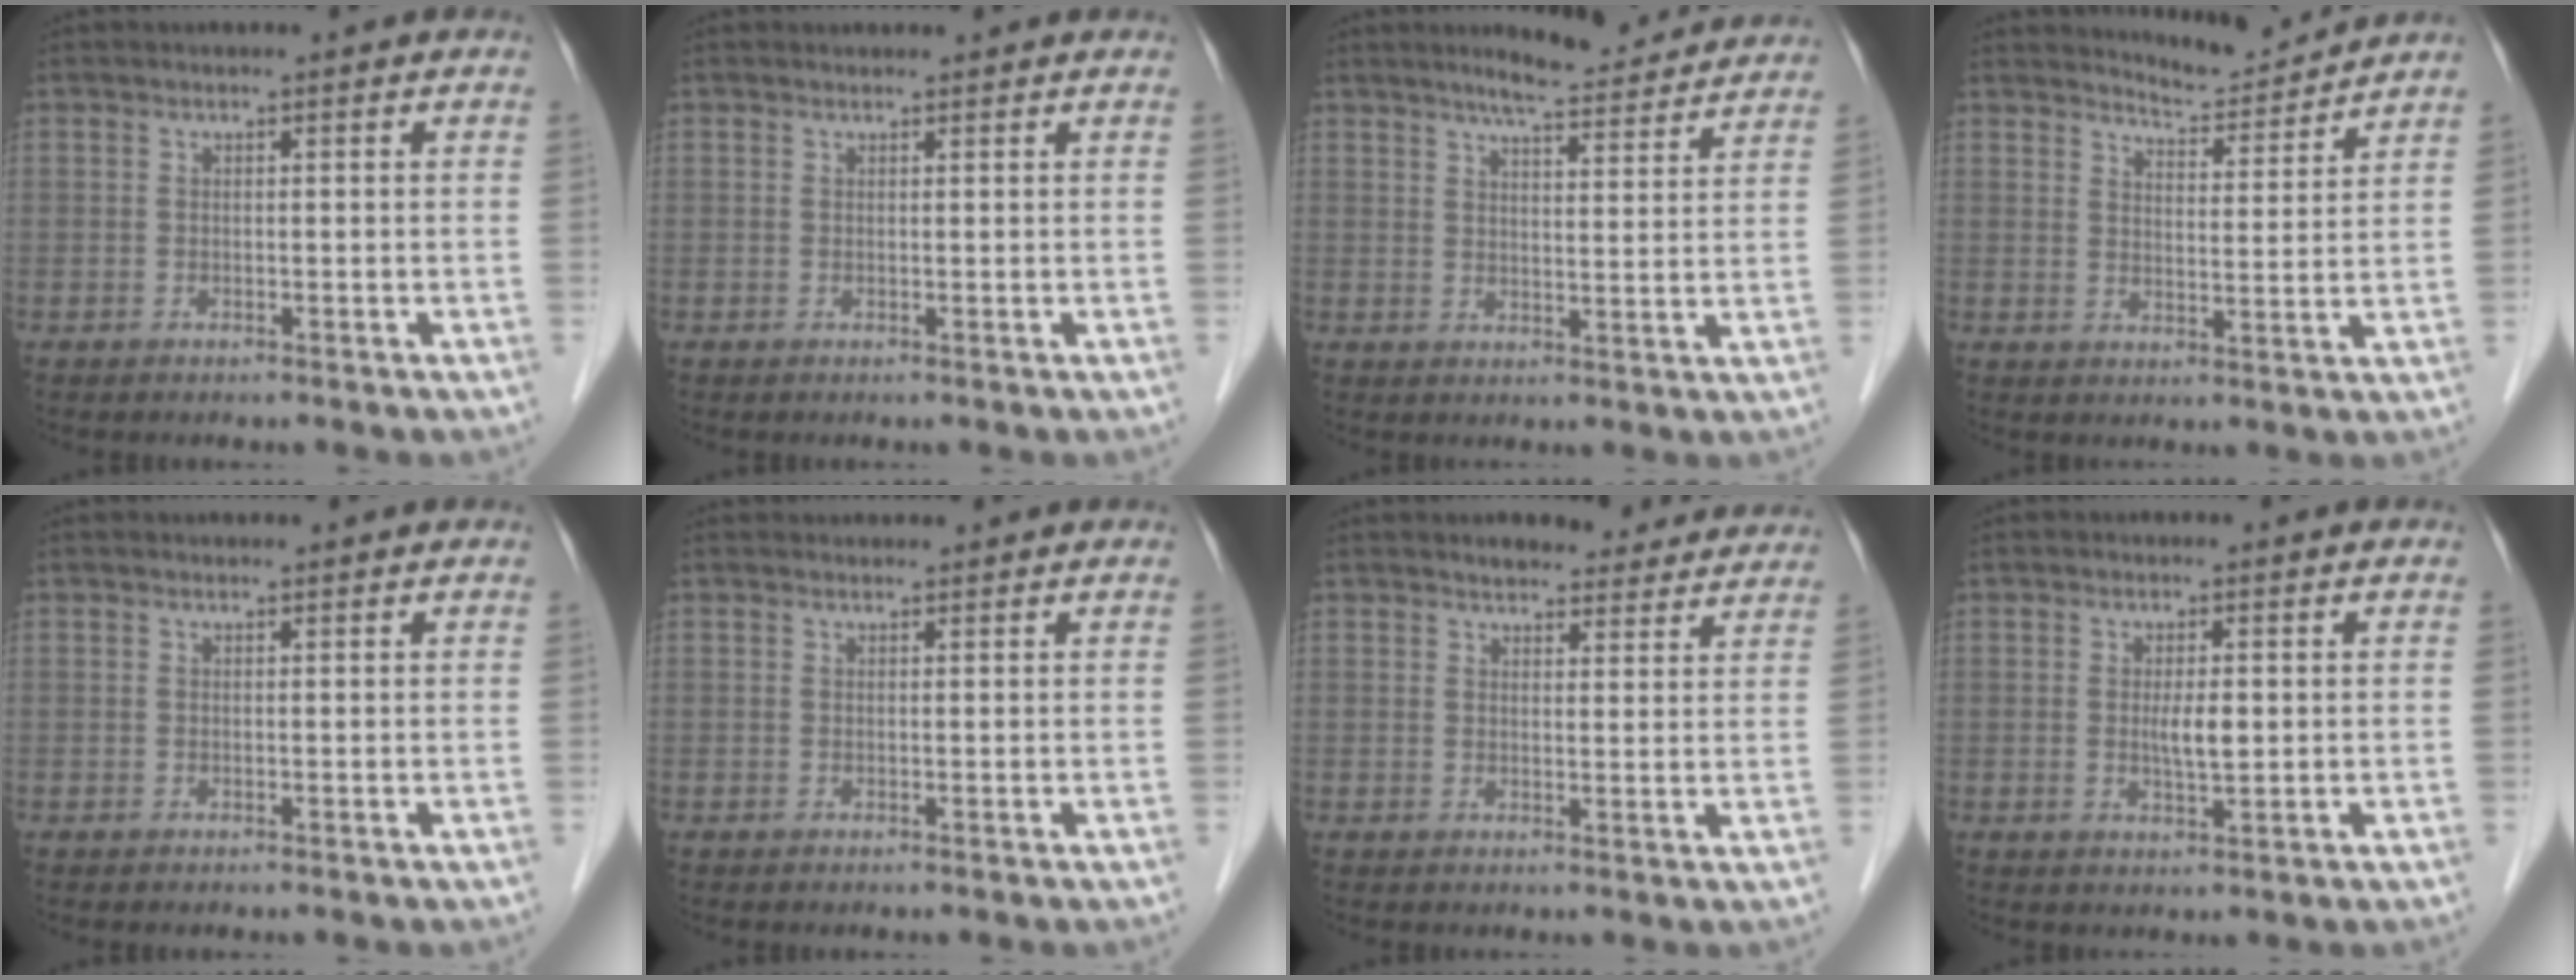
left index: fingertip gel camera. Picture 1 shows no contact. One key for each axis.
{"total": 1.1, "fx": 1.1, "fy": 0.2, "fz": 0.0, "tx": -0.012, "ty": 0.008, "tz": 0.016}
{"total": 9.6, "fx": 8.9, "fy": 0.8, "fz": 3.6, "tx": -0.056, "ty": 0.007, "tz": 0.114}
{"total": 5.7, "fx": 5.6, "fy": -0.5, "fz": -0.5, "tx": -0.007, "ty": -0.016, "tz": 0.087}
{"total": 0.6, "fx": 0.6, "fy": 0.1, "fz": 0.0, "tx": -0.004, "ty": 0.005, "tz": 0.009}
{"total": 1.3, "fx": 1.3, "fy": 0.3, "fz": 0.0, "tx": -0.007, "ty": 0.015, "tz": 0.020}
{"total": 8.6, "fx": 7.9, "fy": 2.5, "fz": 2.1, "tx": -0.013, "ty": 0.006, "tz": 0.087}
{"total": 3.1, "fx": 0.2, "fy": 0.7, "fz": 3.0, "tx": -0.054, "ty": -0.003, "tz": 0.005}